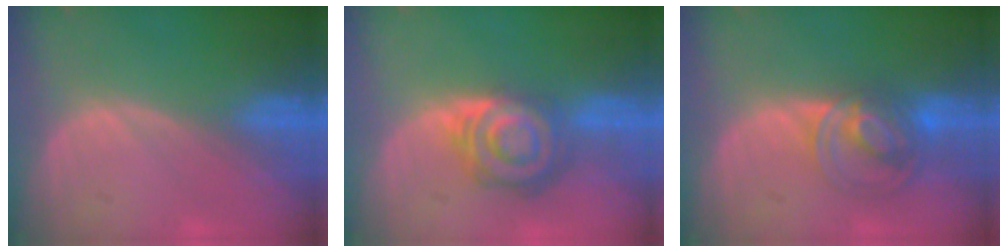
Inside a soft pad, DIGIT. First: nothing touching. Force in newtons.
{"total": 8.1, "press": 7.1, "slide": 3.8}
{"total": 7.6, "press": 6.2, "slide": 4.3}